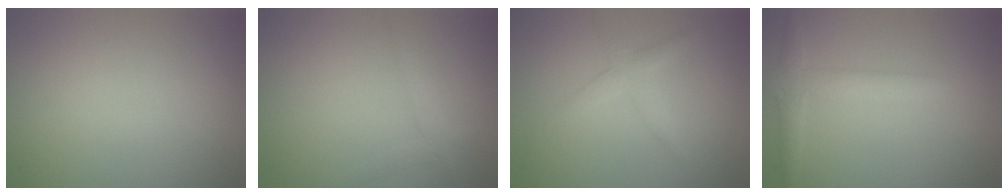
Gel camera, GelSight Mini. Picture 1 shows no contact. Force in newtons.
{"total": 1.5, "press": 1.5, "slide": 0.1}
{"total": 1.9, "press": 1.9, "slide": 0.1}
{"total": 2.8, "press": 2.8, "slide": 0.1}